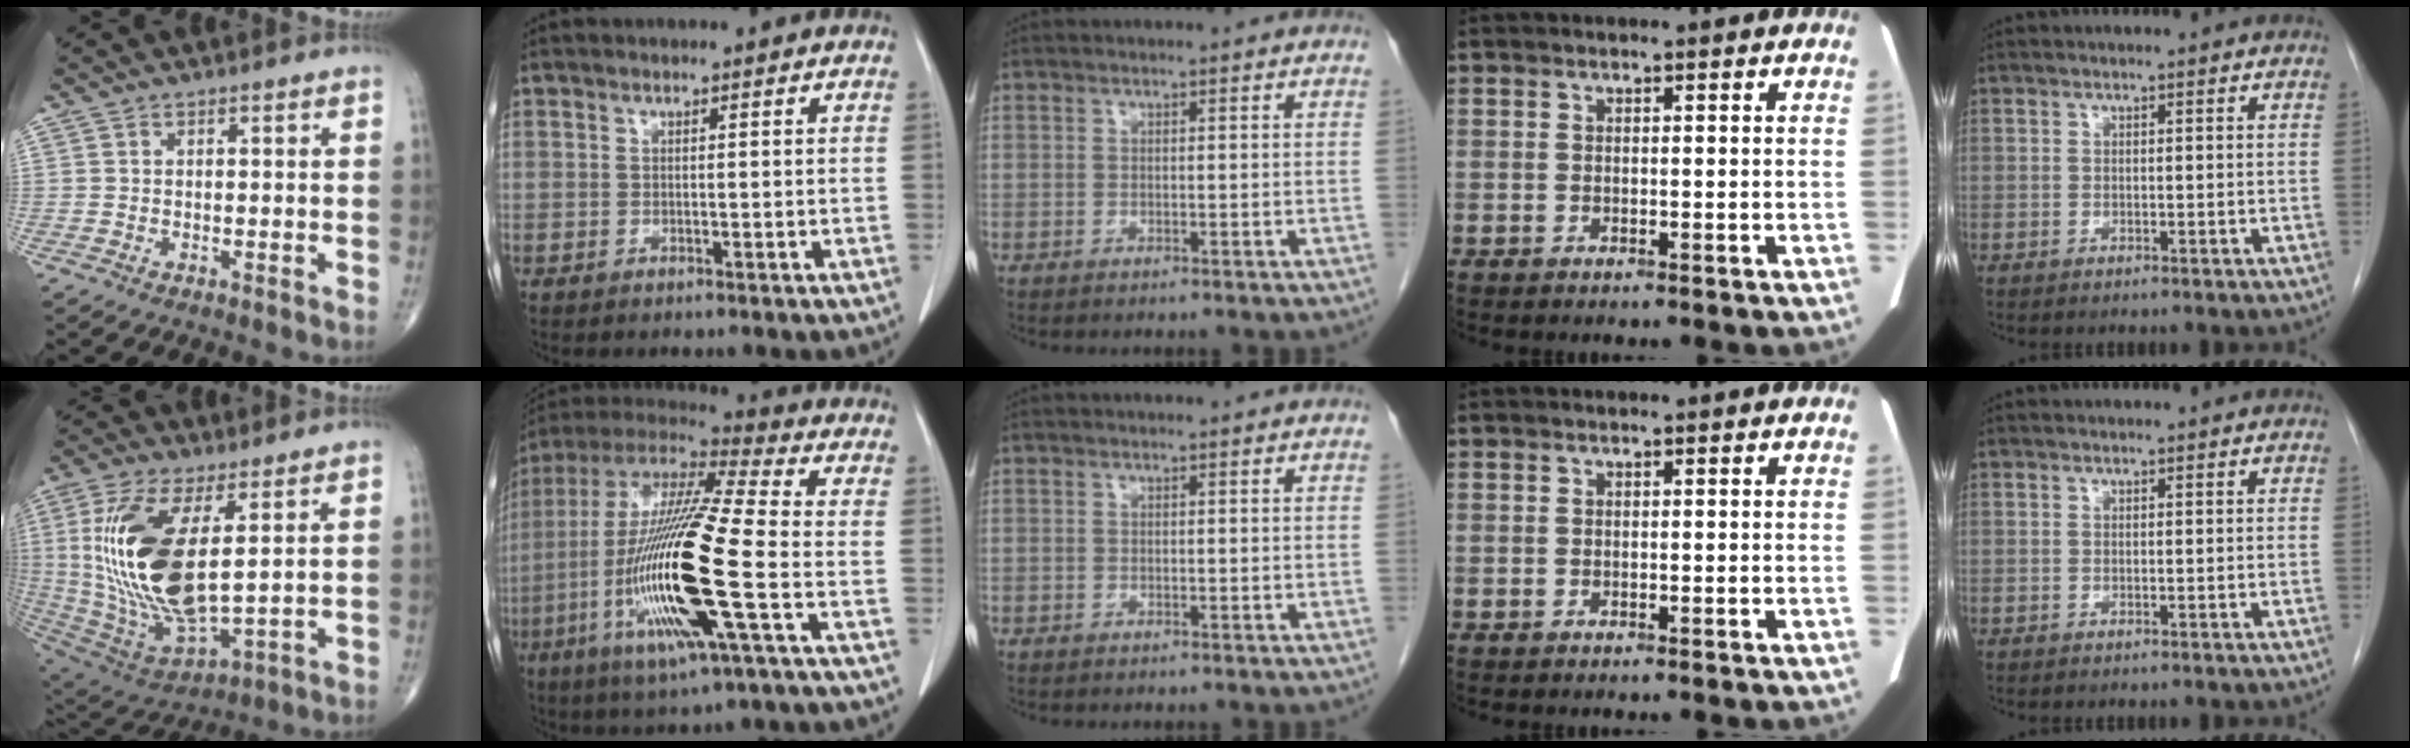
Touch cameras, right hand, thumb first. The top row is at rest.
{"thumb": {"total": 22.0, "force": [3.9, 9.0, 19.7], "torque": [-0.412, -0.030, 0.086]}, "index": {"total": 21.6, "force": [-5.7, 1.1, 20.8], "torque": [-0.449, -0.028, -0.116]}}